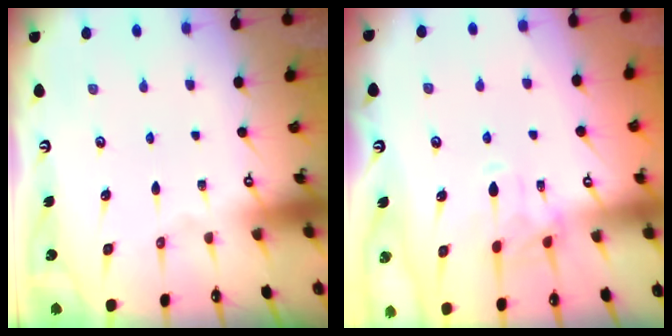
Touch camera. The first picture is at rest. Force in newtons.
{"total": 2.4, "press": 2.0, "slide": 1.4}